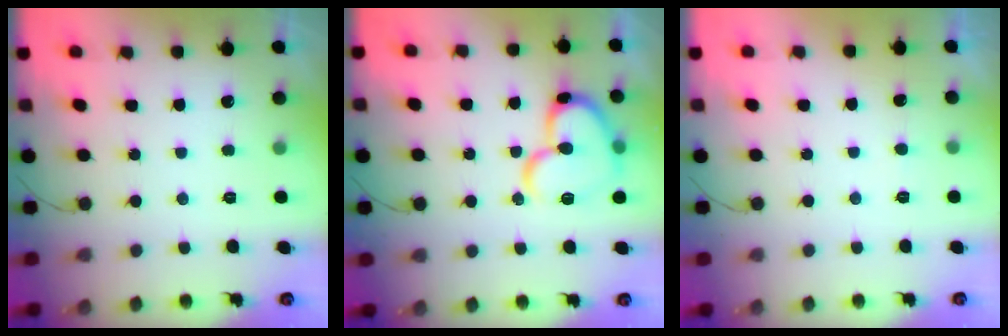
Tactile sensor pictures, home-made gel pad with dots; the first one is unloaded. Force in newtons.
{"total": 16.2, "press": 16.1, "slide": 1.7}
{"total": 3.3, "press": 3.3, "slide": 0.3}